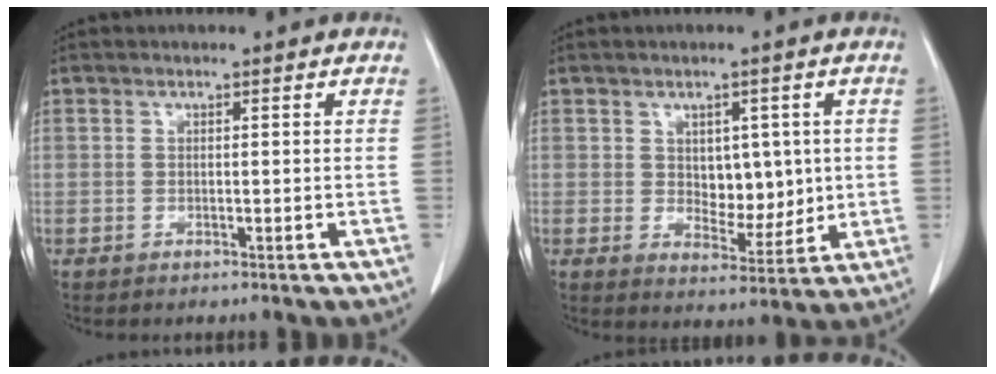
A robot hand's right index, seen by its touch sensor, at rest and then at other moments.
{"total": 6.5, "force": [0.9, 4.0, 5.0], "torque": [-0.066, -0.001, 0.028]}